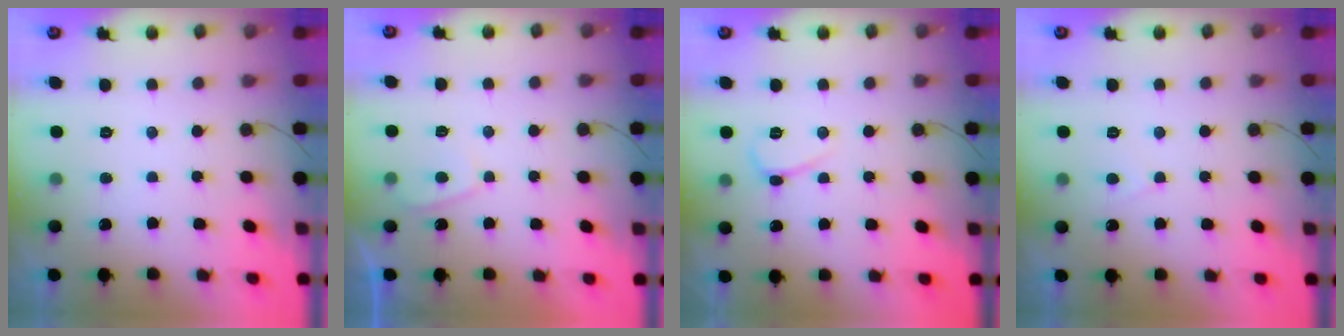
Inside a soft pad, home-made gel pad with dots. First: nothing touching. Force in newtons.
{"total": 2.5, "press": 2.4, "slide": 0.6}
{"total": 3.6, "press": 3.6, "slide": 0.5}
{"total": 2.6, "press": 2.6, "slide": 0.3}